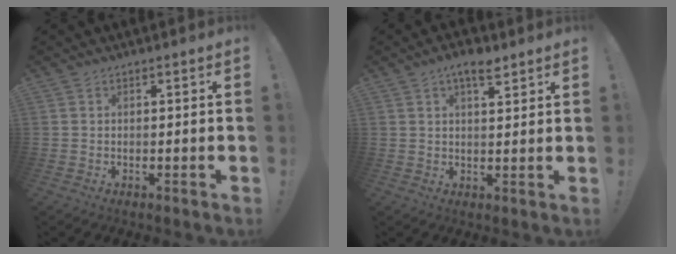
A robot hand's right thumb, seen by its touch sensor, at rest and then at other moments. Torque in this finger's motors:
{"motor_torque": [0.36, 1.29, 0.45, -0.29, -0.01]}